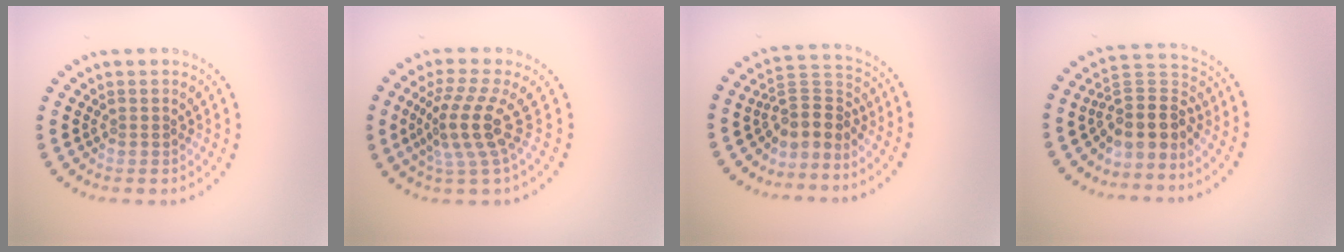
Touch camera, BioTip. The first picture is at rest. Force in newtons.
{"total": 4.1, "press": 3.0, "slide": 2.8}
{"total": 3.4, "press": 2.4, "slide": 2.4}
{"total": 4.1, "press": 3.4, "slide": 2.4}